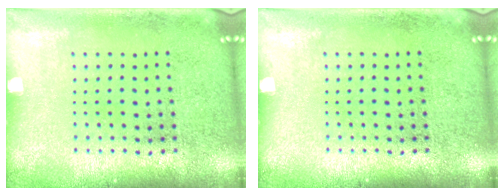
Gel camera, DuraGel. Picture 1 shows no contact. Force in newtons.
{"total": 0.0}